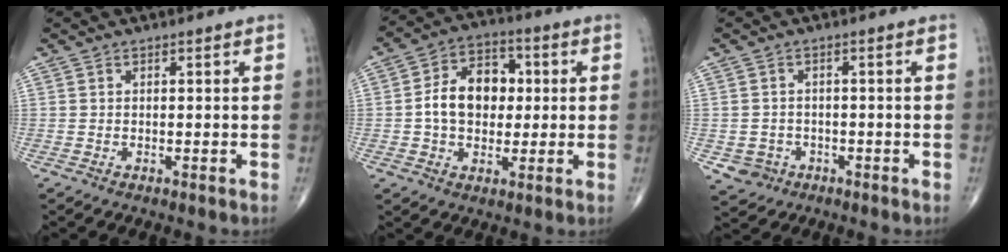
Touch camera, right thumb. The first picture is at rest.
{"total": 11.5, "force": [0.5, 8.2, 8.0], "torque": [-0.106, 0.021, 0.001]}
{"total": 4.0, "force": [-1.4, 3.7, 0.7], "torque": [0.001, 0.009, -0.018]}